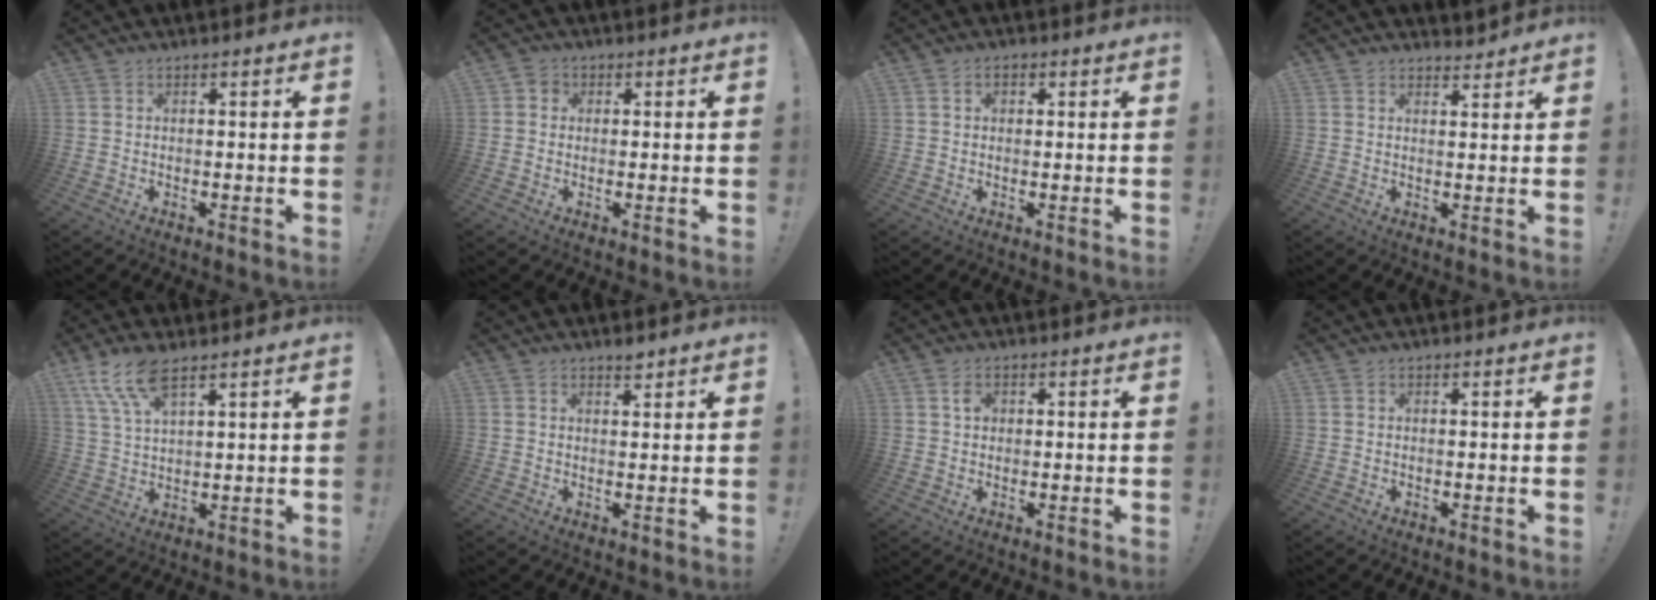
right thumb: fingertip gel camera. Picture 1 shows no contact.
{"total": 2.7, "force": [0.0, 2.5, 1.1], "torque": [-0.014, 0.008, 0.001]}
{"total": 2.1, "force": [0.5, 1.7, 1.1], "torque": [-0.014, 0.003, 0.008]}
{"total": 2.8, "force": [2.5, 1.3, 0.5], "torque": [0.009, -0.019, 0.043]}
{"total": 9.4, "force": [6.3, 2.7, 6.4], "torque": [-0.126, -0.025, 0.120]}
{"total": 2.1, "force": [1.8, 0.4, 0.9], "torque": [0.004, -0.017, 0.028]}
{"total": 2.5, "force": [0.8, 1.8, 1.5], "torque": [-0.016, -0.001, 0.011]}
{"total": 0.0}